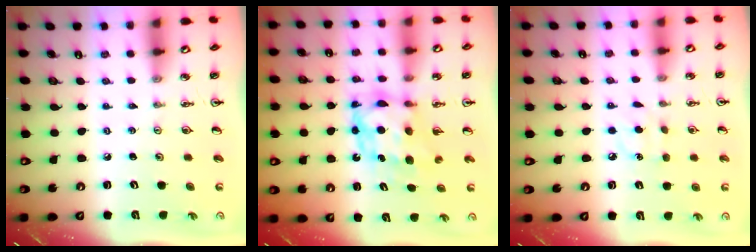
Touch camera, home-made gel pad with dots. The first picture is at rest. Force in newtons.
{"total": 7.6, "press": 7.6, "slide": 0.4}
{"total": 7.1, "press": 7.0, "slide": 0.7}